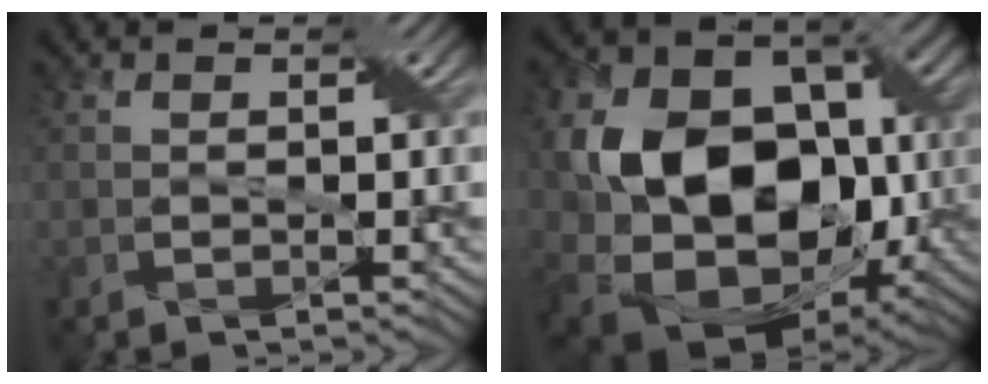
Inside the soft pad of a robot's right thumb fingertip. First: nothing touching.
{"total": 18.1, "force": [-0.4, 13.3, 12.2], "torque": [-0.249, -0.021, 0.003]}